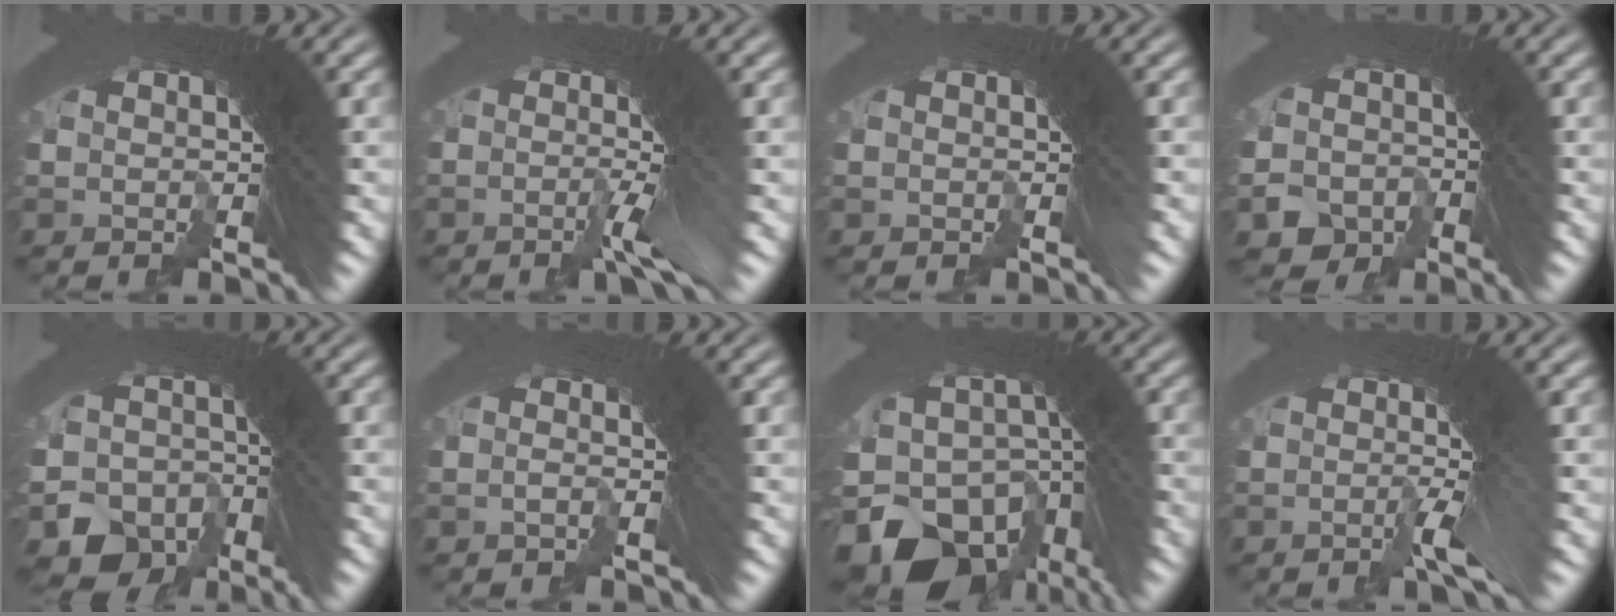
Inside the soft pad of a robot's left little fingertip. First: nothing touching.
{"total": 3.1, "force": [-1.3, -0.5, 2.8], "torque": [-0.033, 0.010, -0.028]}
{"total": 0.5, "force": [-0.2, -0.2, 0.4], "torque": [-0.005, 0.006, -0.004]}
{"total": 5.6, "force": [-3.1, 4.5, 1.3], "torque": [-0.034, -0.031, -0.045]}
{"total": 13.7, "force": [-4.6, 11.0, 6.7], "torque": [-0.178, -0.075, -0.059]}
{"total": 1.6, "force": [-1.1, -0.7, 0.9], "torque": [-0.011, 0.011, -0.023]}
{"total": 15.7, "force": [-5.8, 10.3, 10.2], "torque": [-0.239, -0.067, -0.062]}
{"total": 2.7, "force": [-1.0, -0.7, 2.4], "torque": [-0.028, 0.013, -0.025]}